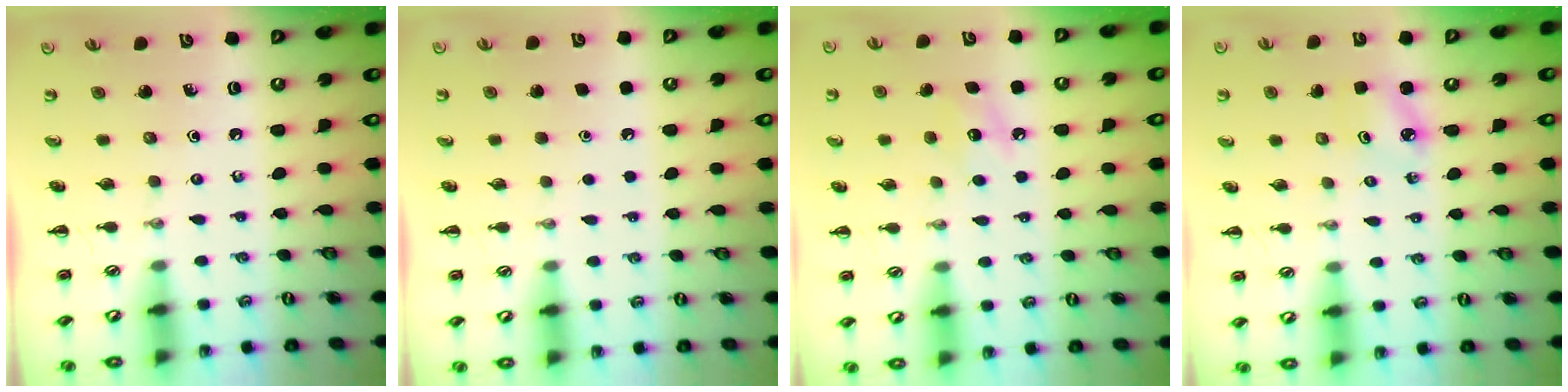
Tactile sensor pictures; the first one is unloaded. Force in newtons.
{"total": 1.7, "press": 1.7, "slide": 0.1}
{"total": 7.8, "press": 7.6, "slide": 1.7}
{"total": 2.5, "press": 2.5, "slide": 0.4}